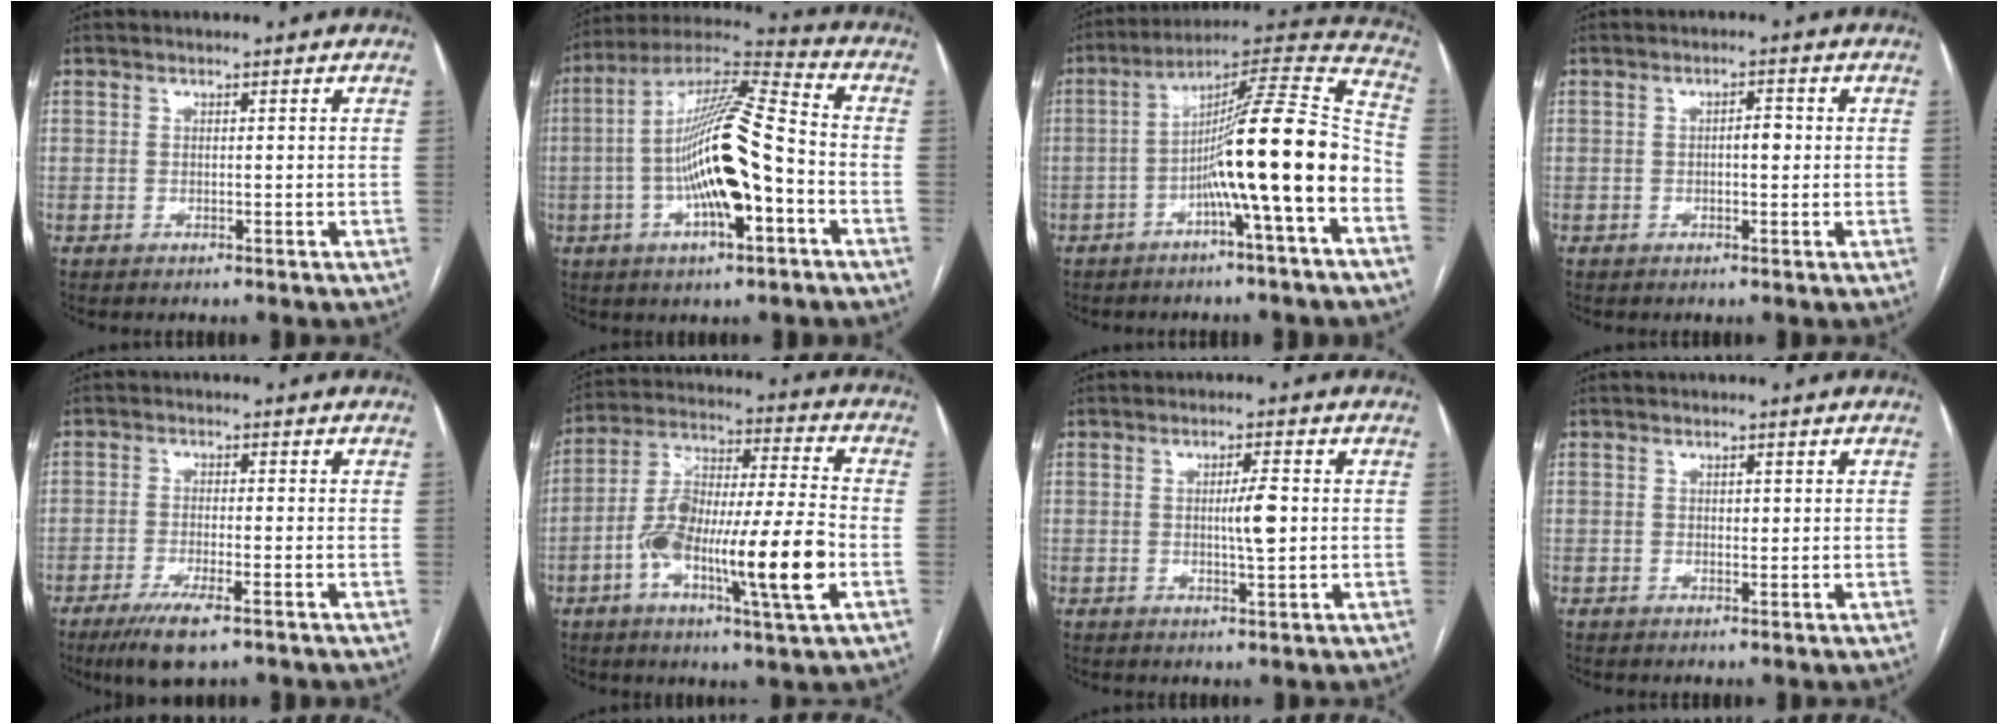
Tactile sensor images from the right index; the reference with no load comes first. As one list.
[{"total": 17.2, "force": [-3.5, 3.3, 16.5], "torque": [-0.309, 0.010, -0.061]}, {"total": 17.0, "force": [-4.9, -0.4, 16.2], "torque": [-0.250, 0.023, -0.086]}, {"total": 2.3, "force": [0.0, 0.9, 2.1], "torque": [-0.031, 0.007, -0.003]}, {"total": 6.5, "force": [-4.1, 1.0, 5.0], "torque": [-0.095, -0.016, -0.070]}, {"total": 17.8, "force": [-5.5, 2.1, 16.8], "torque": [-0.301, 0.004, -0.092]}, {"total": 4.0, "force": [0.2, 0.5, 4.0], "torque": [-0.066, -0.002, 0.001]}, {"total": 1.0, "force": [0.3, 0.6, 0.7], "torque": [-0.009, -0.002, 0.004]}]